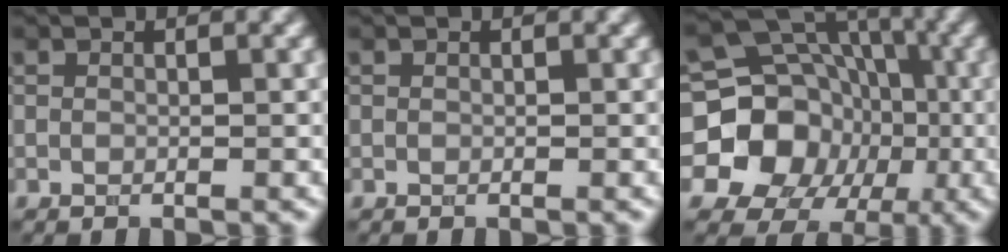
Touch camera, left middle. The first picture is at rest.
{"total": 0.0}
{"total": 16.7, "force": [-3.1, 15.3, 5.9], "torque": [-0.130, 0.003, -0.072]}